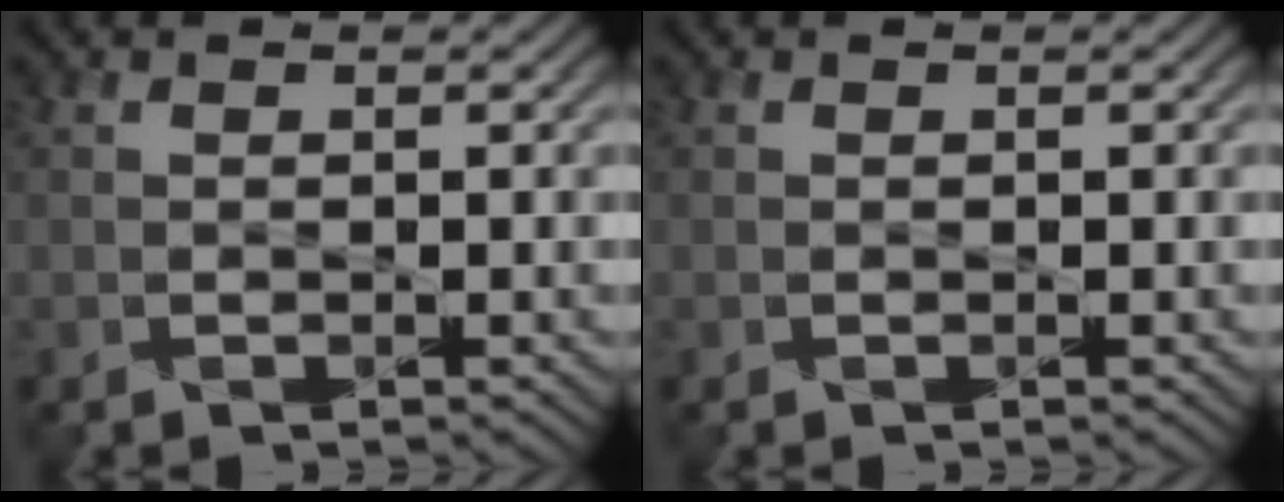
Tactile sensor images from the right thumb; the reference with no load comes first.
{"total": 0.0}